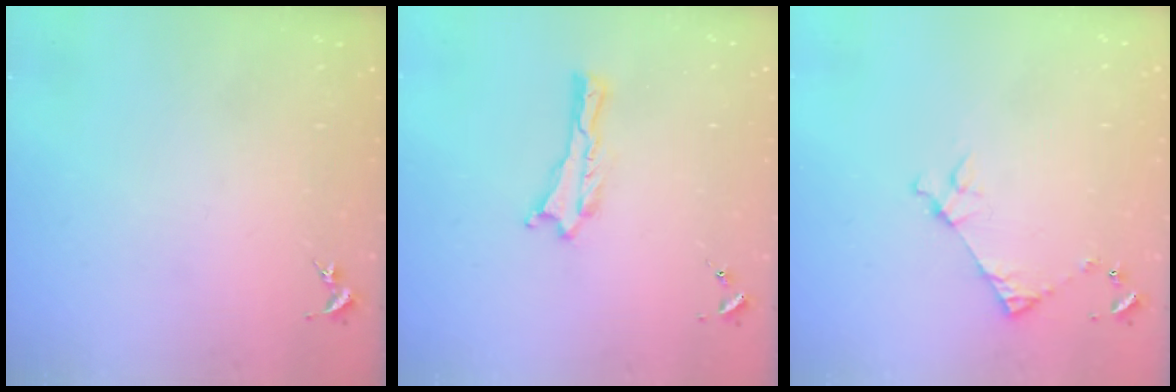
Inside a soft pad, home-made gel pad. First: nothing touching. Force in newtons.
{"total": 0.0}
{"total": 5.0, "press": 5.0, "slide": 0.4}